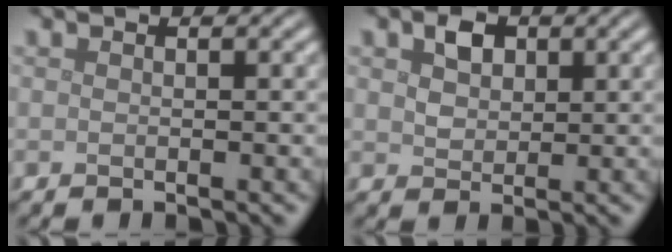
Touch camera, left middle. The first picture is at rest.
{"total": 2.4, "force": [1.0, 1.7, 1.3], "torque": [-0.026, 0.003, 0.017]}